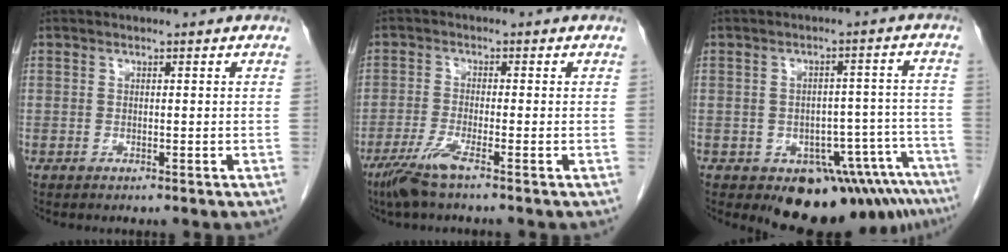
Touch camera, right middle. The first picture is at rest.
{"total": 4.5, "force": [-3.0, -0.2, 3.3], "torque": [-0.071, -0.012, -0.065]}
{"total": 12.7, "force": [-10.3, 4.8, 5.6], "torque": [-0.021, 0.035, -0.123]}